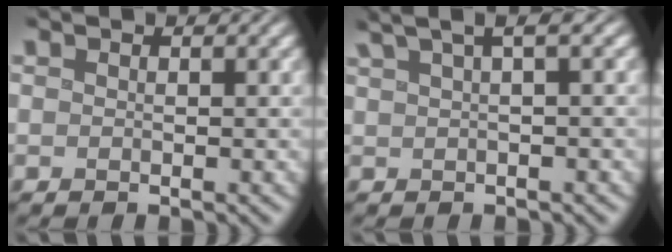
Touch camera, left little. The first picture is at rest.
{"total": 5.4, "force": [3.4, 1.6, 4.0], "torque": [-0.051, 0.026, 0.038]}